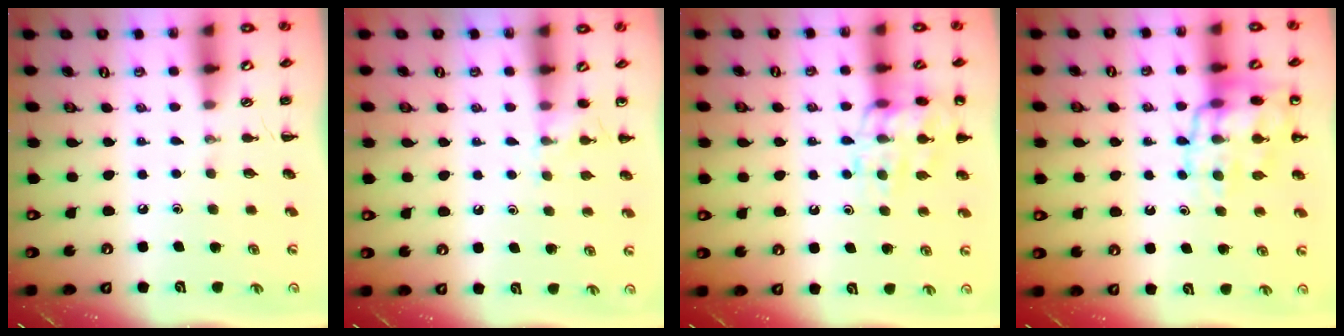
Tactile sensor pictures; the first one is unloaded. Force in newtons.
{"total": 6.3, "press": 5.9, "slide": 2.1}
{"total": 15.2, "press": 15.1, "slide": 1.9}
{"total": 13.6, "press": 13.5, "slide": 1.8}